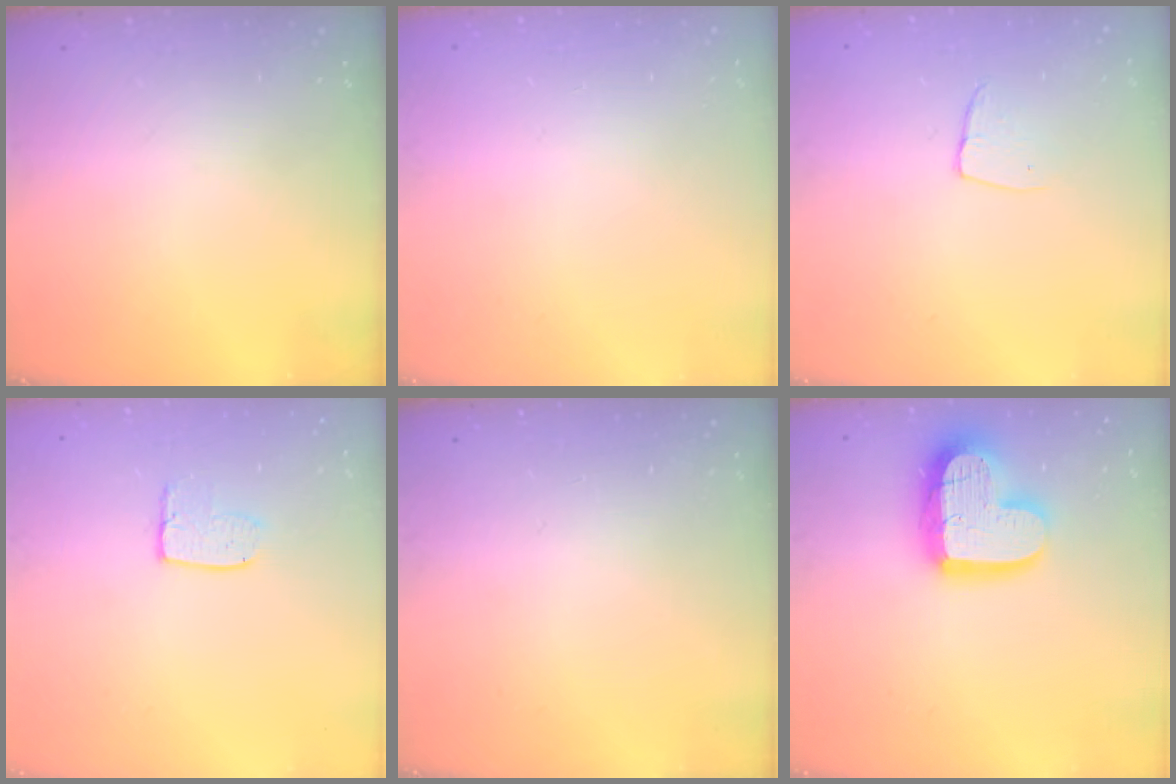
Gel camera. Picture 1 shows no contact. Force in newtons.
{"total": 0.0}
{"total": 5.6, "press": 5.5, "slide": 0.5}
{"total": 6.0, "press": 6.0, "slide": 0.3}
{"total": 0.0}
{"total": 18.3, "press": 18.2, "slide": 1.9}